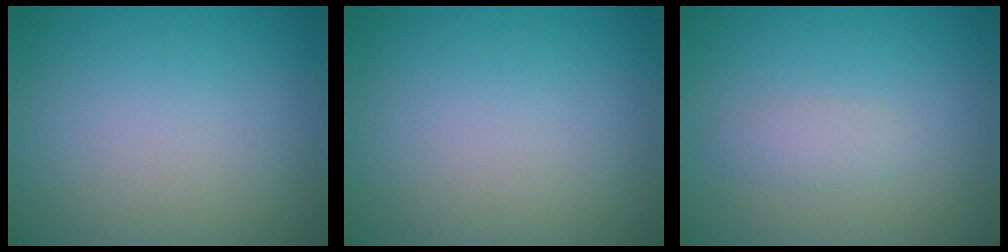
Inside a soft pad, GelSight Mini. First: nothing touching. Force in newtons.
{"total": 0.0}
{"total": 1.3, "press": 1.3, "slide": 0.0}